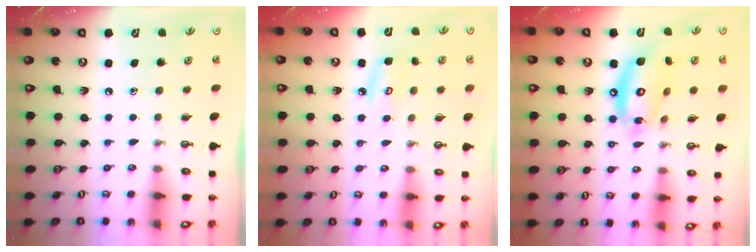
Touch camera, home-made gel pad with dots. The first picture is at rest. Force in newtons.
{"total": 5.0, "press": 5.0, "slide": 0.3}
{"total": 14.5, "press": 14.4, "slide": 1.4}